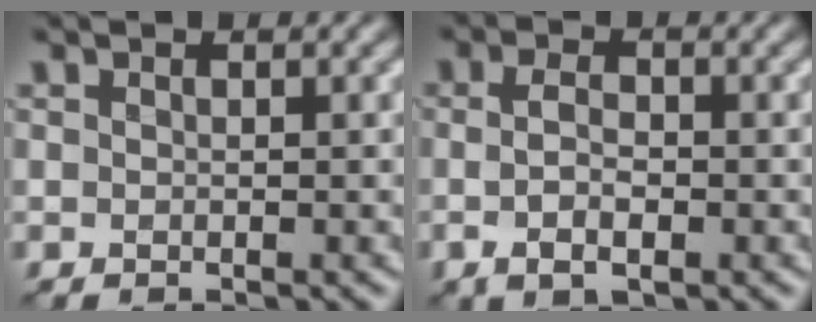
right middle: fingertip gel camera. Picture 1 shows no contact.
{"total": 2.7, "force": [-0.6, 1.1, 2.3], "torque": [-0.049, 0.002, -0.013]}